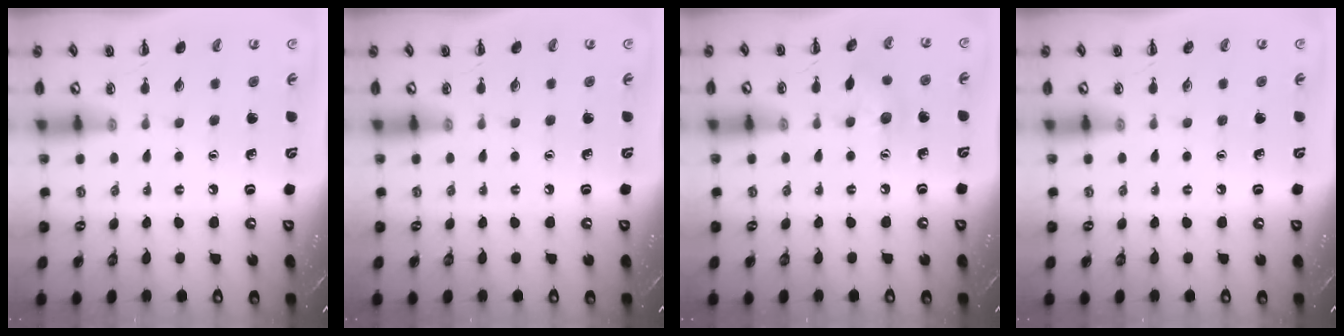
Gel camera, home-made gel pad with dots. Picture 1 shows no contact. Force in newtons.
{"total": 0.0}
{"total": 6.1, "press": 6.1, "slide": 0.9}
{"total": 0.0}